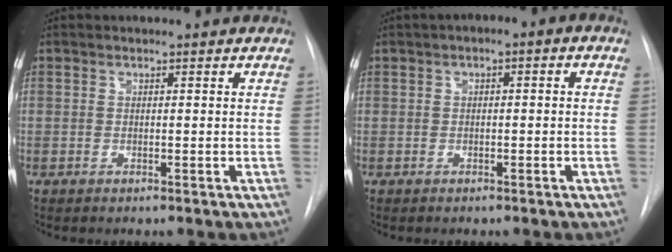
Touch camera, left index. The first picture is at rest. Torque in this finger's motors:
{"motor_torque": [-0.01, -0.52, -0.74, 0.08]}